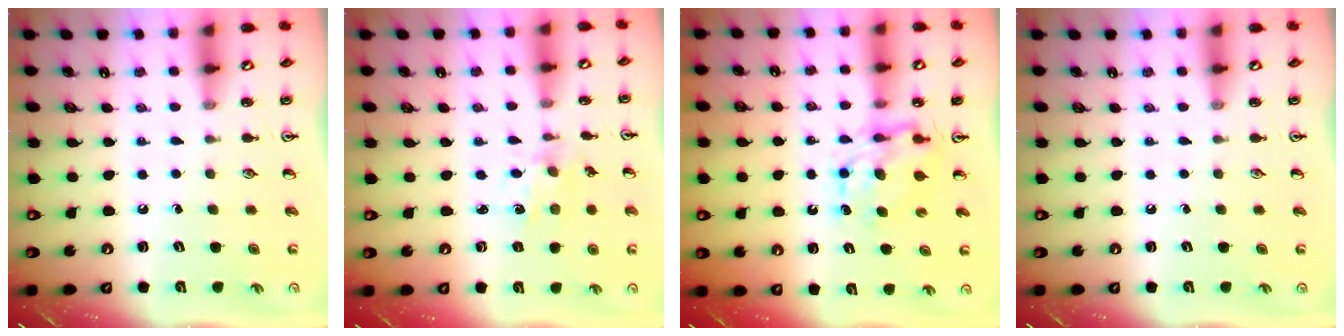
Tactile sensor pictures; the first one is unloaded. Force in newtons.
{"total": 1.5, "press": 1.5, "slide": 0.1}
{"total": 7.3, "press": 7.3, "slide": 0.3}
{"total": 0.0}